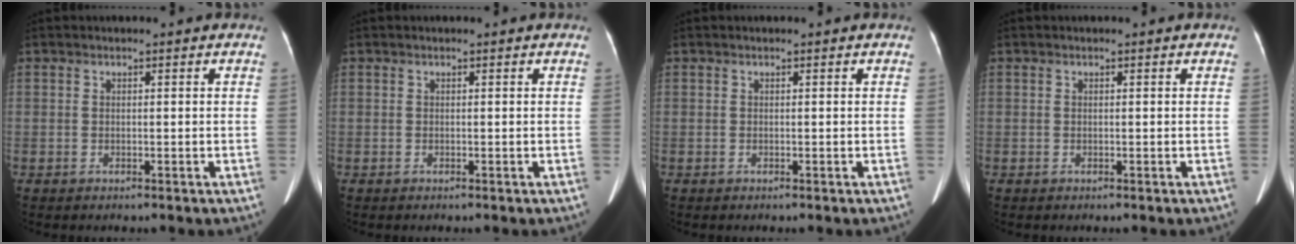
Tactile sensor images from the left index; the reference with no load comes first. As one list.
[{"total": 0.0}, {"total": 0.0}, {"total": 0.0}]